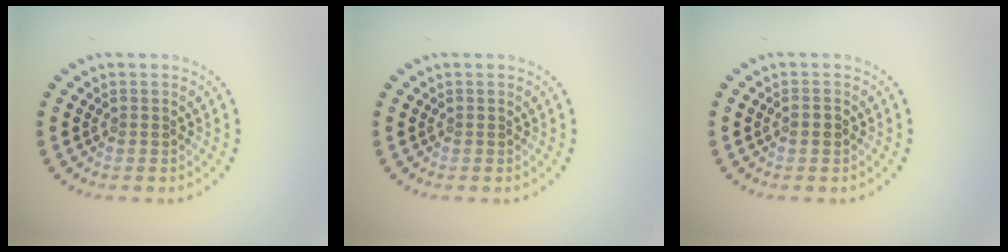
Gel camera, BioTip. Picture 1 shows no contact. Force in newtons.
{"total": 0.0}
{"total": 1.1, "press": 1.0, "slide": 0.4}